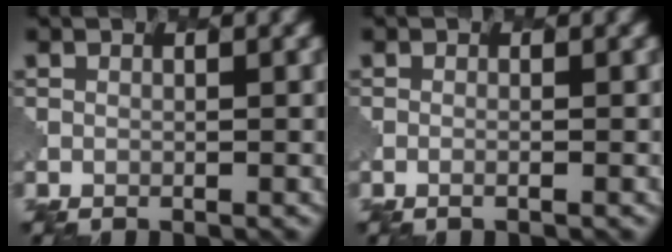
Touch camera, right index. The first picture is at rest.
{"total": 0.7, "force": [-0.1, 0.2, 0.7], "torque": [-0.006, -0.001, -0.009]}